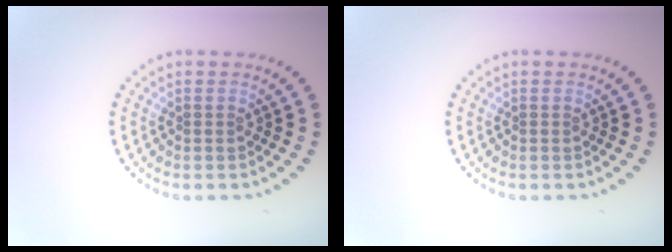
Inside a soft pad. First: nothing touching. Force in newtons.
{"total": 0.0}